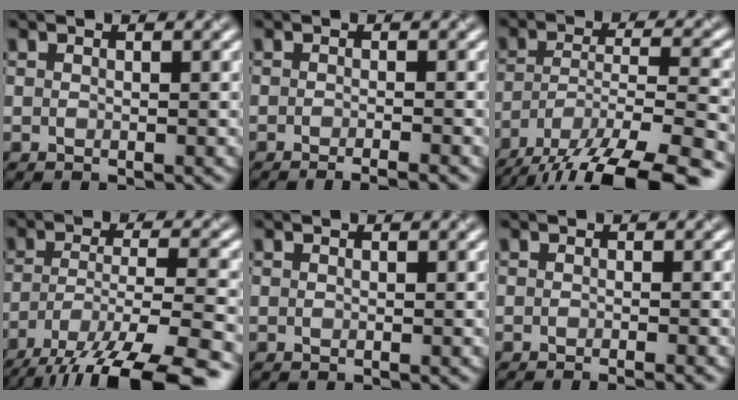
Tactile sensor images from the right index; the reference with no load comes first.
{"total": 3.3, "force": [-2.1, 0.8, 2.4], "torque": [-0.023, 0.006, -0.031]}
{"total": 15.7, "force": [-12.7, 4.8, 7.8], "torque": [-0.152, -0.025, -0.183]}
{"total": 14.0, "force": [-10.7, 4.5, 7.8], "torque": [-0.149, -0.025, -0.150]}
{"total": 0.0}
{"total": 2.4, "force": [-1.5, 0.6, 1.8], "torque": [-0.011, 0.003, -0.019]}